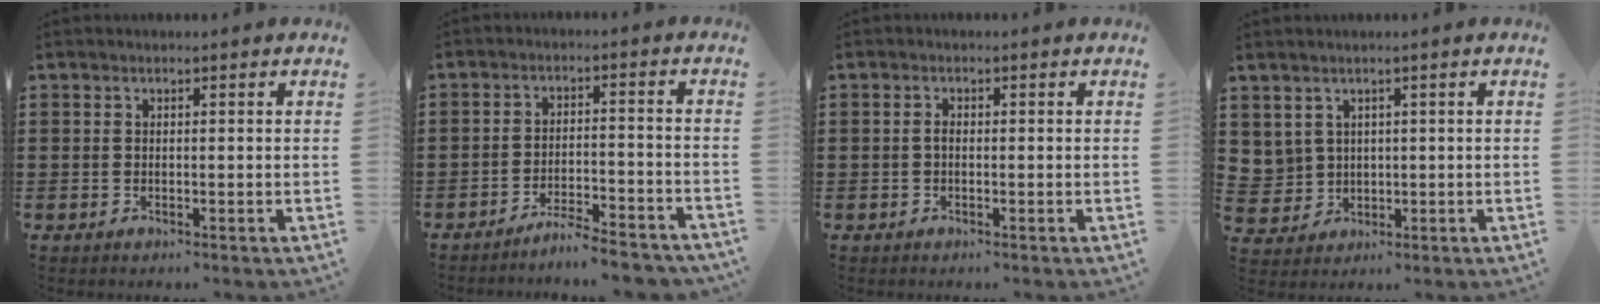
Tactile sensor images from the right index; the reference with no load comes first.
{"total": 4.7, "force": [-4.5, 0.0, 1.3], "torque": [-0.025, -0.001, -0.090]}
{"total": 1.0, "force": [-0.3, 0.4, 0.9], "torque": [-0.018, -0.002, -0.005]}
{"total": 3.1, "force": [1.4, 2.7, 0.2], "torque": [-0.021, 0.005, 0.026]}